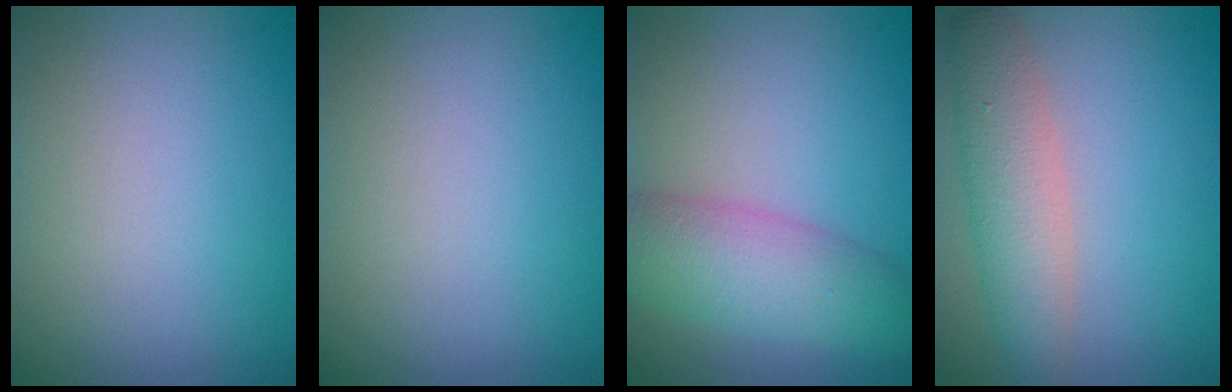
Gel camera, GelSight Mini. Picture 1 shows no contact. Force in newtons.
{"total": 0.0}
{"total": 6.3, "press": 6.3, "slide": 0.2}
{"total": 4.1, "press": 4.1, "slide": 0.2}